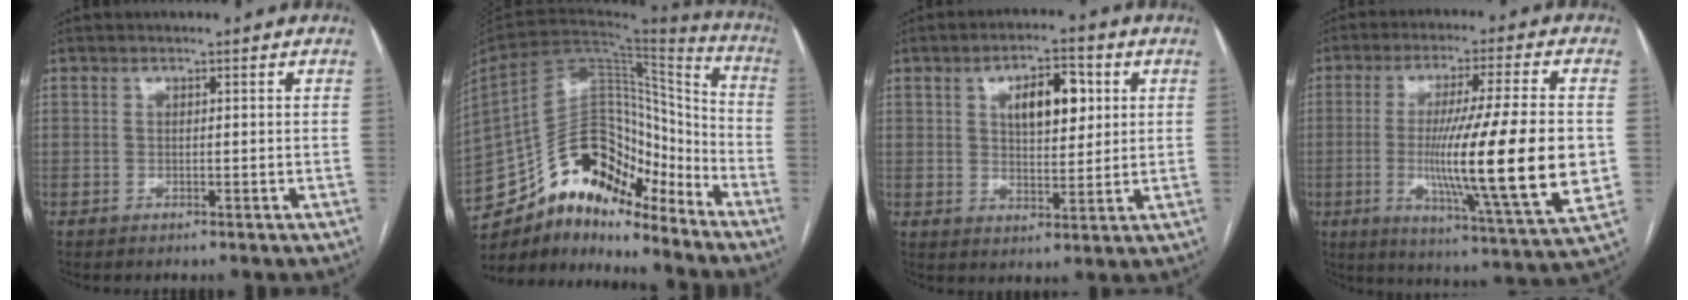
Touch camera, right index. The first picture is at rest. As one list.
[{"total": 23.4, "force": [-18.2, 9.3, 11.4], "torque": [-0.257, 0.030, -0.310]}, {"total": 8.1, "force": [2.6, 3.5, 6.9], "torque": [-0.107, 0.012, 0.045]}, {"total": 21.0, "force": [-1.7, 0.1, 20.9], "torque": [-0.318, -0.020, -0.030]}]